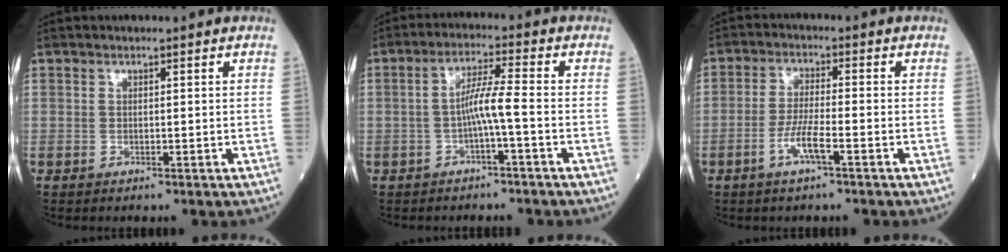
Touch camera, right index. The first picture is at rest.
{"total": 4.8, "force": [-1.3, -0.4, 4.6], "torque": [-0.088, 0.012, -0.020]}
{"total": 4.8, "force": [-2.3, 0.2, 4.2], "torque": [-0.088, -0.005, -0.045]}